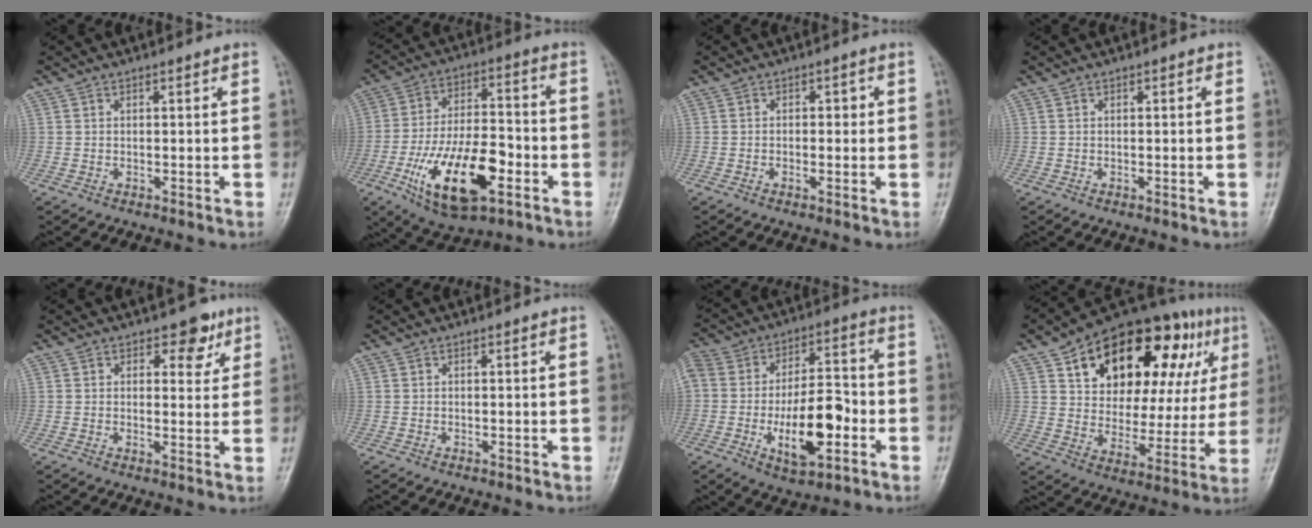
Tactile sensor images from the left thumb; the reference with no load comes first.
{"total": 18.9, "force": [-7.0, 8.7, 15.3], "torque": [-0.260, 0.023, -0.115]}
{"total": 2.0, "force": [-0.1, 1.2, 1.6], "torque": [-0.015, 0.010, -0.005]}
{"total": 0.0}
{"total": 4.8, "force": [2.7, 3.1, 2.5], "torque": [0.001, -0.011, 0.031]}
{"total": 0.0}
{"total": 18.2, "force": [-4.5, 9.2, 15.1], "torque": [-0.251, 0.034, -0.072]}
{"total": 27.7, "force": [11.9, 14.9, 20.1], "torque": [-0.250, 0.015, 0.182]}